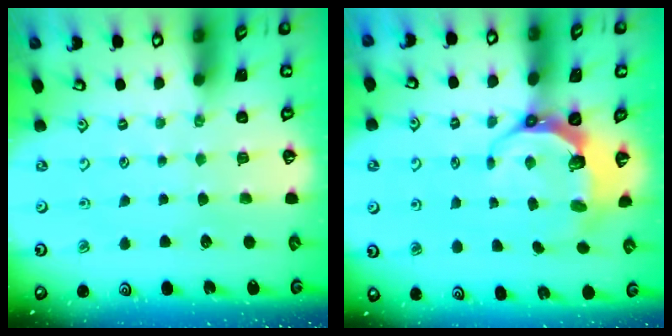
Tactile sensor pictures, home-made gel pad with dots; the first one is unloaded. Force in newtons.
{"total": 7.8, "press": 6.6, "slide": 4.3}